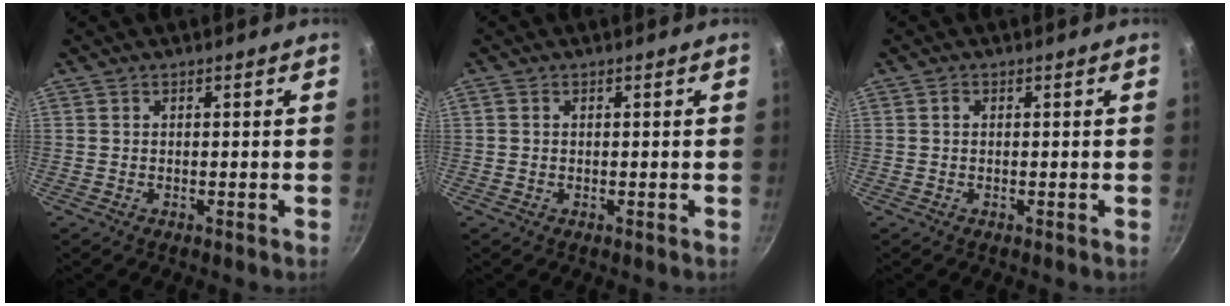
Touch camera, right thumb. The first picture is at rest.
{"total": 0.7, "force": [0.1, 0.6, 0.4], "torque": [-0.006, 0.003, 0.002]}
{"total": 0.7, "force": [0.1, 0.6, 0.4], "torque": [-0.006, 0.005, 0.001]}